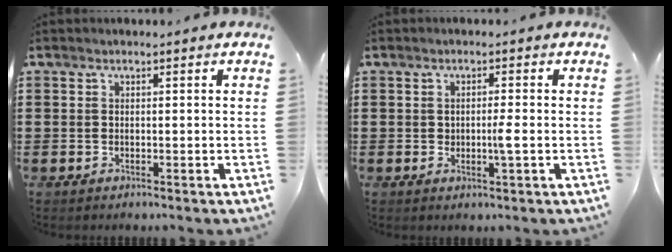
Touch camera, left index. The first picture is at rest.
{"total": 2.2, "force": [-0.2, 0.1, 2.2], "torque": [-0.039, -0.004, -0.005]}